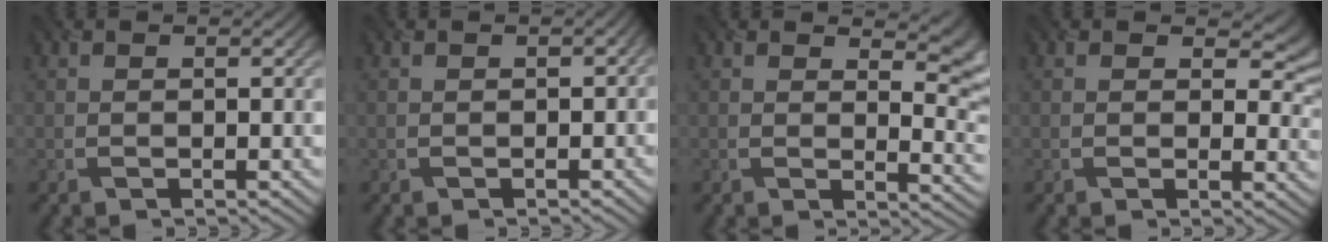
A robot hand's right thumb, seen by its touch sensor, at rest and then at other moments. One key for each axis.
{"total": 1.2, "fx": -0.6, "fy": 0.8, "fz": 0.5, "tx": -0.011, "ty": -0.009, "tz": -0.004}
{"total": 7.1, "fx": 4.0, "fy": 3.1, "fz": 5.0, "tx": -0.051, "ty": -0.012, "tz": 0.069}
{"total": 4.1, "fx": 1.9, "fy": 2.8, "fz": 2.4, "tx": -0.029, "ty": -0.012, "tz": 0.025}